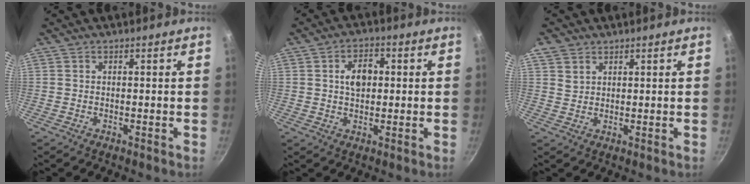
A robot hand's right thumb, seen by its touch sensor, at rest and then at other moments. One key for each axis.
{"total": 5.9, "fx": 0.9, "fy": 3.9, "fz": 4.3, "tx": -0.050, "ty": 0.008, "tz": 0.011}
{"total": 2.9, "fx": 1.7, "fy": 2.1, "fz": 1.0, "tx": -0.009, "ty": -0.004, "tz": 0.031}